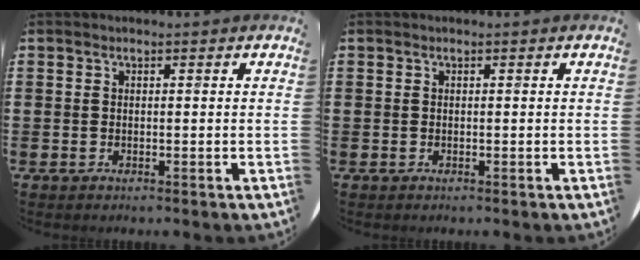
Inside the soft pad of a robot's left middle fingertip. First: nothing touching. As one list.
[{"total": 0.0}]